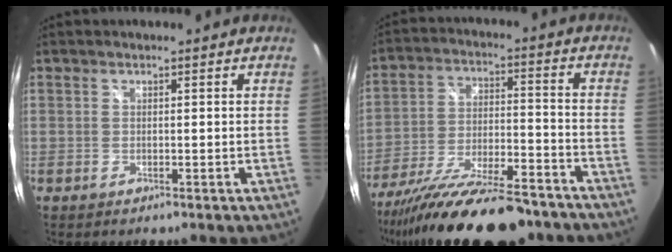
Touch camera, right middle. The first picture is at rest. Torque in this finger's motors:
{"motor_torque": [1.08, -1.06, 0.78, 0.21]}